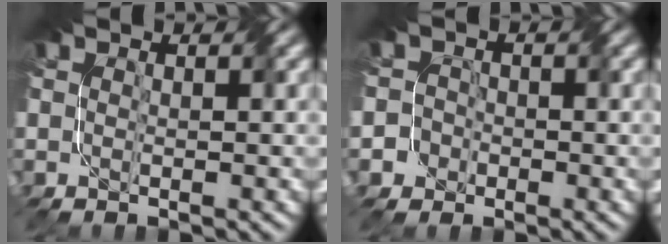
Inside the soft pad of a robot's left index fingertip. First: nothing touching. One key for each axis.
{"total": 3.1, "fx": -1.9, "fy": 2.5, "fz": -0.1, "tx": 0.025, "ty": 0.010, "tz": -0.046}